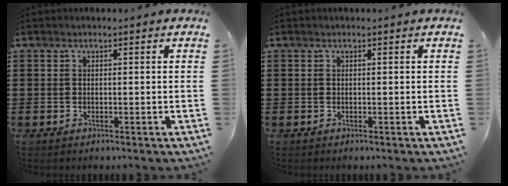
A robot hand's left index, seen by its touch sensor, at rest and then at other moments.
{"total": 0.0}